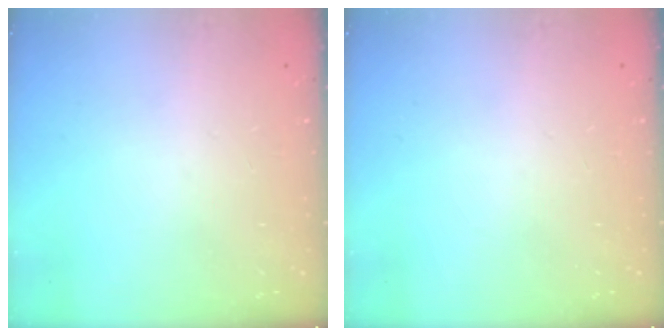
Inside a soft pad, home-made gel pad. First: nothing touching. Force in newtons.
{"total": 0.0}